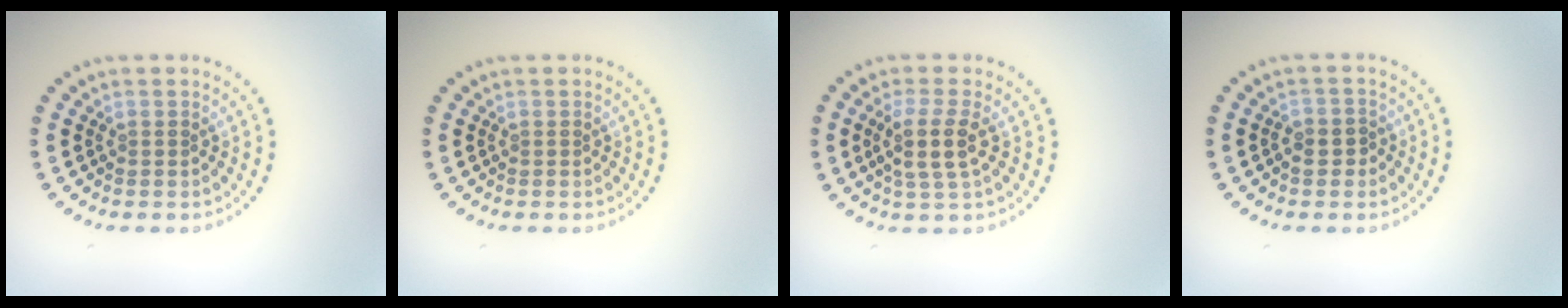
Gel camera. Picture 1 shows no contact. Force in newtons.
{"total": 0.0}
{"total": 3.0, "press": 2.6, "slide": 1.4}
{"total": 1.5, "press": 1.4, "slide": 0.6}